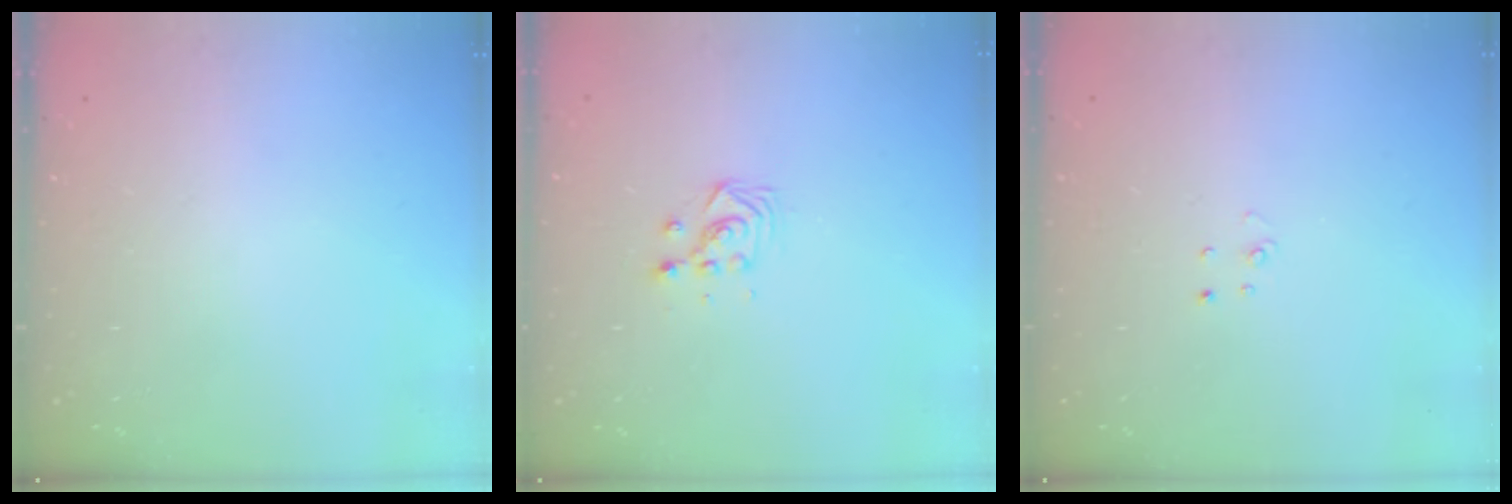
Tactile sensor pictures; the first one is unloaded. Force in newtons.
{"total": 3.7, "press": 3.7, "slide": 0.2}
{"total": 2.7, "press": 2.7, "slide": 0.3}